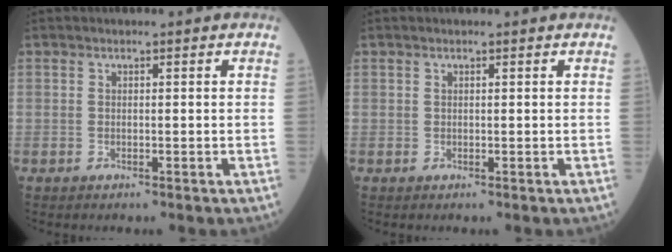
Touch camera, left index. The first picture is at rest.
{"total": 0.0}